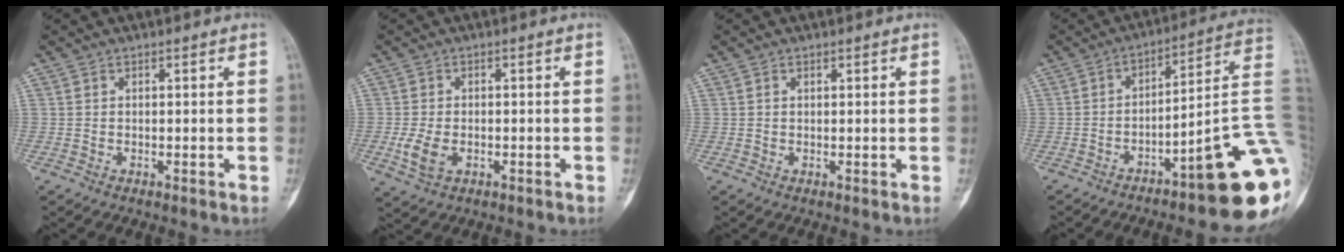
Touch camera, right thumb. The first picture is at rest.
{"total": 4.7, "force": [-1.2, 2.9, 3.5], "torque": [-0.080, -0.002, -0.017]}
{"total": 0.6, "force": [0.3, 0.3, 0.4], "torque": [-0.008, -0.001, 0.006]}
{"total": 19.0, "force": [-7.3, 2.5, 17.3], "torque": [-0.158, 0.067, -0.096]}